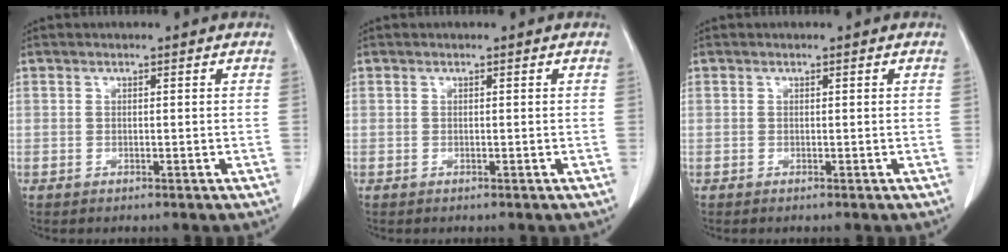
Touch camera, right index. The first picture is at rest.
{"total": 0.0}
{"total": 0.0}